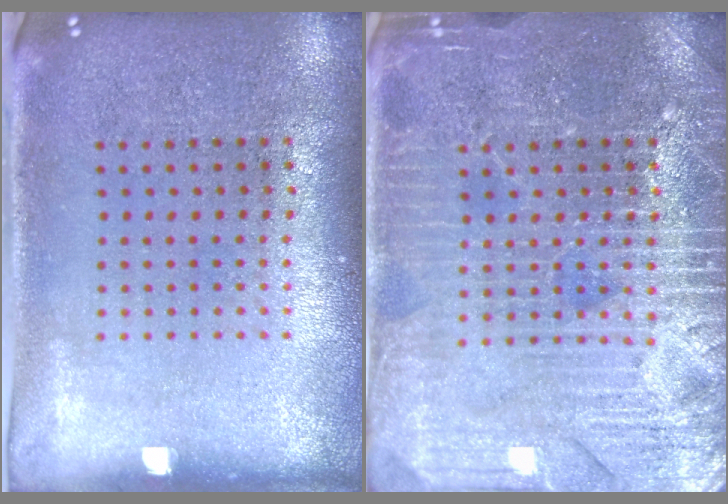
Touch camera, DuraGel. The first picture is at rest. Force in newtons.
{"total": 4.0, "press": 4.0, "slide": 0.5}